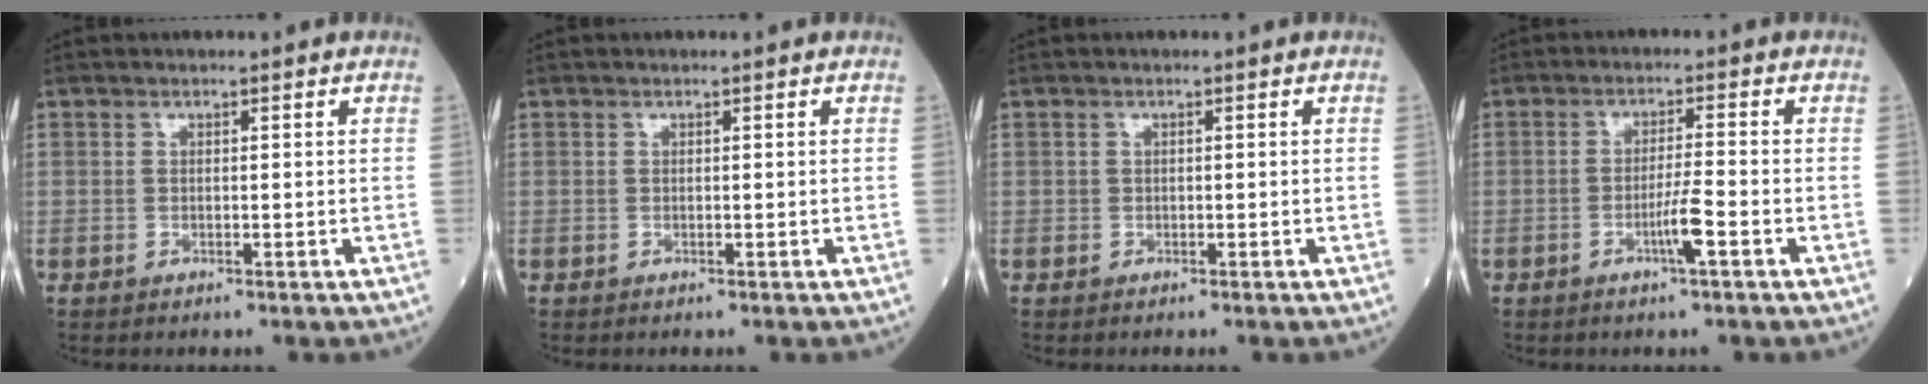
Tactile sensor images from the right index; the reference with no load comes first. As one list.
[{"total": 0.0}, {"total": 0.0}, {"total": 3.9, "force": [-1.9, -0.4, 3.4], "torque": [-0.062, -0.005, -0.038]}]